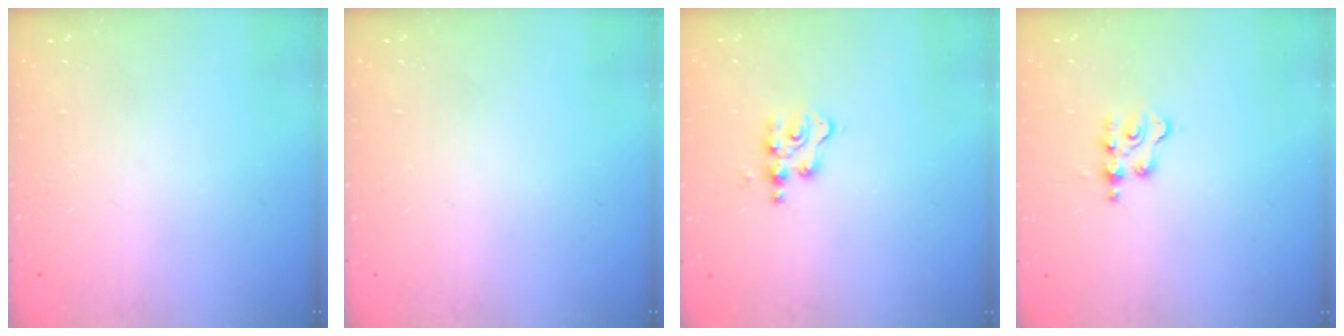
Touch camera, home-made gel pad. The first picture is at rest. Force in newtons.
{"total": 0.0}
{"total": 2.3, "press": 2.2, "slide": 0.3}
{"total": 3.3, "press": 3.2, "slide": 0.5}